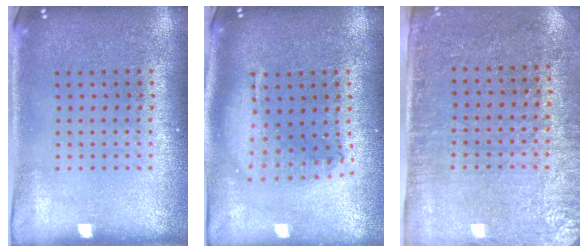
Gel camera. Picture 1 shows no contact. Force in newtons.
{"total": 1.8, "press": 1.5, "slide": 1.0}
{"total": 2.8, "press": 2.4, "slide": 1.4}